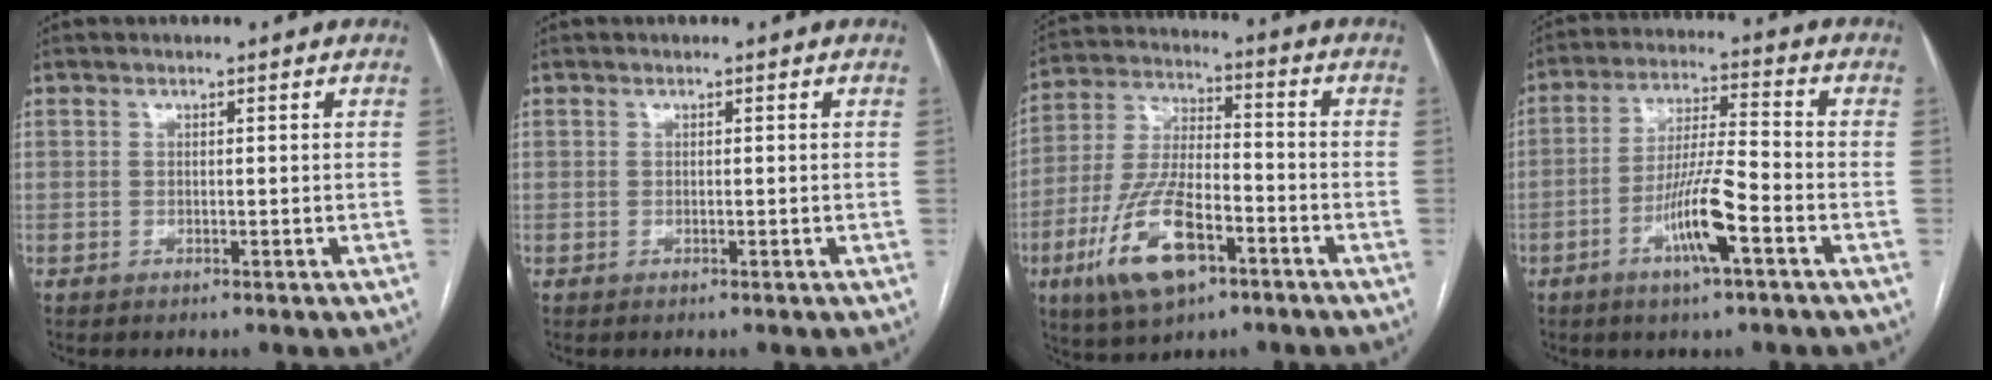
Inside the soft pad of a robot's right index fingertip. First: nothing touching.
{"total": 0.0}
{"total": 14.5, "force": [-6.9, 5.4, 11.6], "torque": [-0.246, 0.001, -0.120]}
{"total": 9.9, "force": [-4.3, 0.4, 8.8], "torque": [-0.169, -0.003, -0.081]}